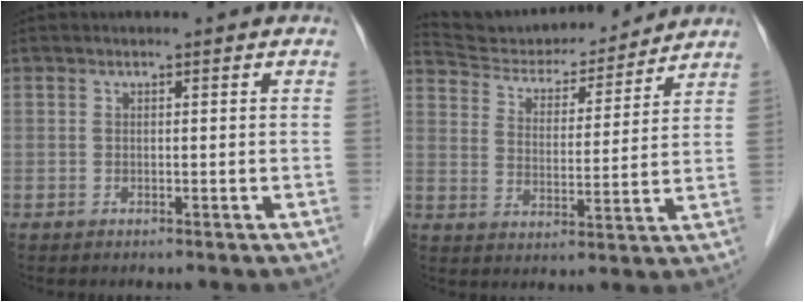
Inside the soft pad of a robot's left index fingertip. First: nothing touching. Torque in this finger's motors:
{"motor_torque": [0.03, -0.34, 0.05, -0.01]}